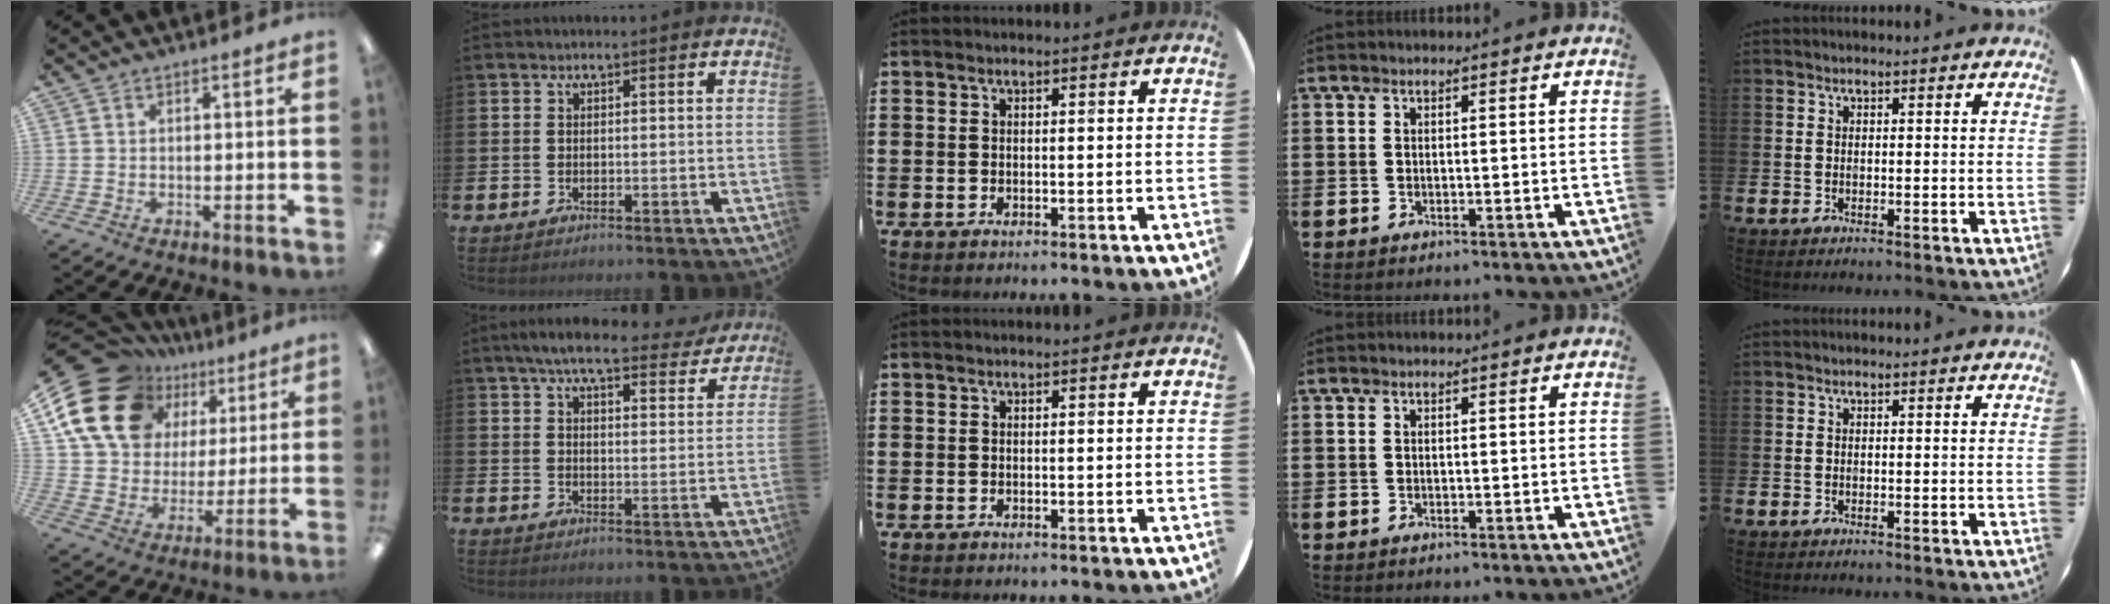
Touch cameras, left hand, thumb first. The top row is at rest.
{"thumb": {"total": 21.3, "force": [10.4, 15.9, 9.7], "torque": [-0.180, -0.049, 0.206]}, "index": {"total": 7.1, "force": [6.4, 1.2, 2.9], "torque": [-0.063, -0.028, 0.110]}}